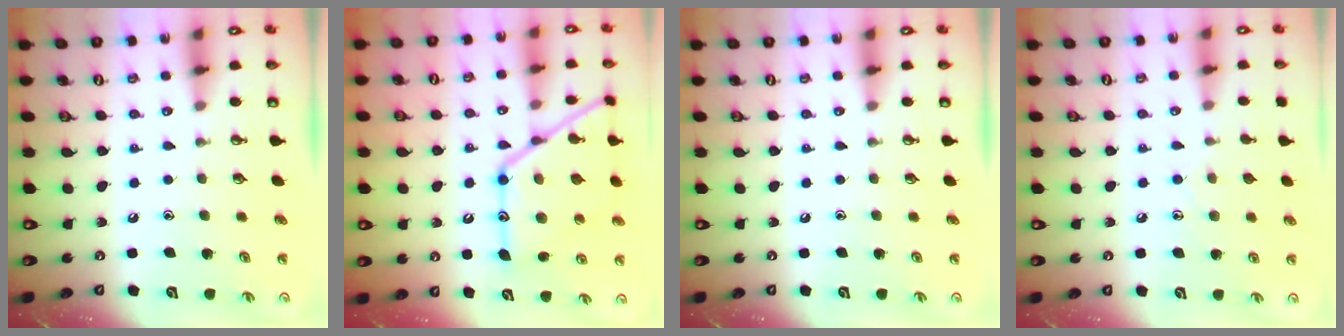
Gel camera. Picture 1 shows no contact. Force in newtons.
{"total": 19.2, "press": 19.1, "slide": 1.6}
{"total": 0.0}
{"total": 7.3, "press": 7.2, "slide": 0.7}